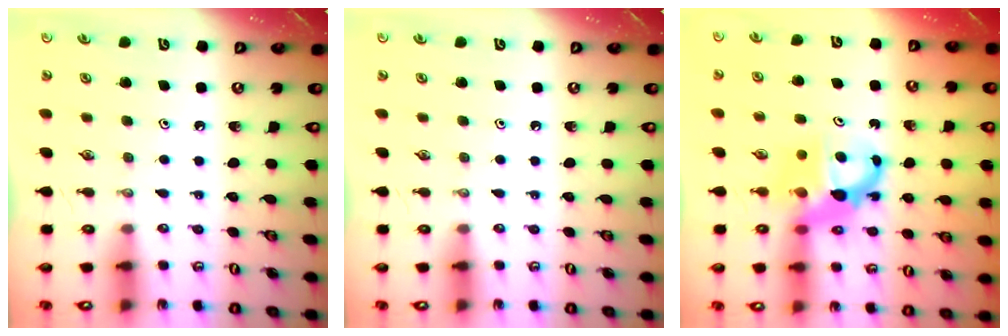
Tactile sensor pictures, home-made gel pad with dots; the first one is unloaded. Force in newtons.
{"total": 0.0}
{"total": 7.1, "press": 7.0, "slide": 0.5}